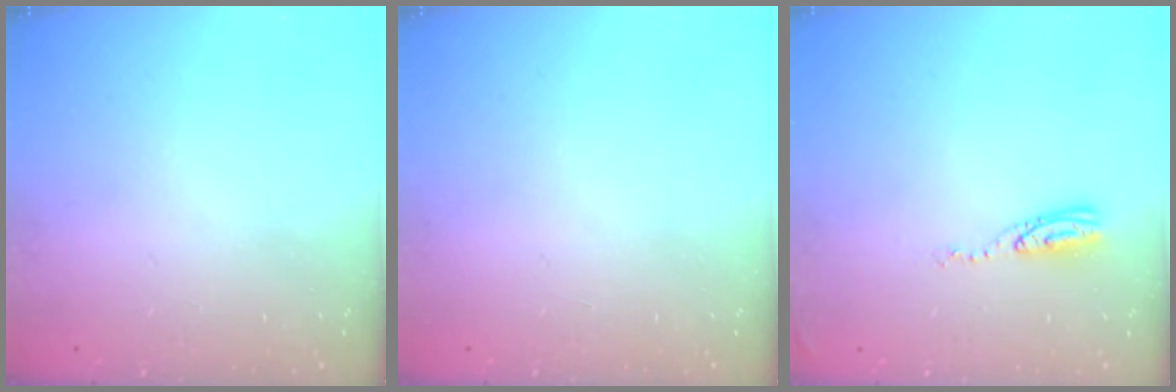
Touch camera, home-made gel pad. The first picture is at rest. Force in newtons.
{"total": 1.0, "press": 0.0, "slide": 1.0}
{"total": 5.9, "press": 5.9, "slide": 0.4}